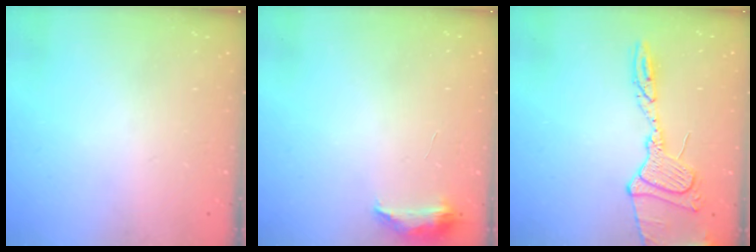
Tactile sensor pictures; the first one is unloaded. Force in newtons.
{"total": 6.6, "press": 6.6, "slide": 0.6}
{"total": 15.1, "press": 15.0, "slide": 1.3}